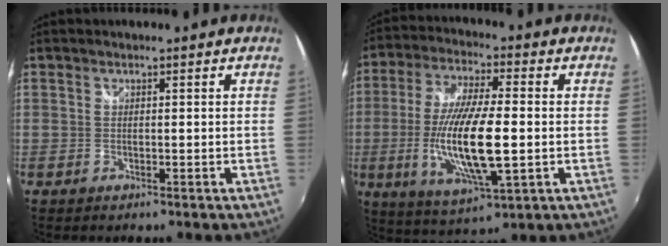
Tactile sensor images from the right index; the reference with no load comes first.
{"total": 16.4, "force": [-2.2, 4.0, 15.8], "torque": [-0.311, -0.015, -0.037]}